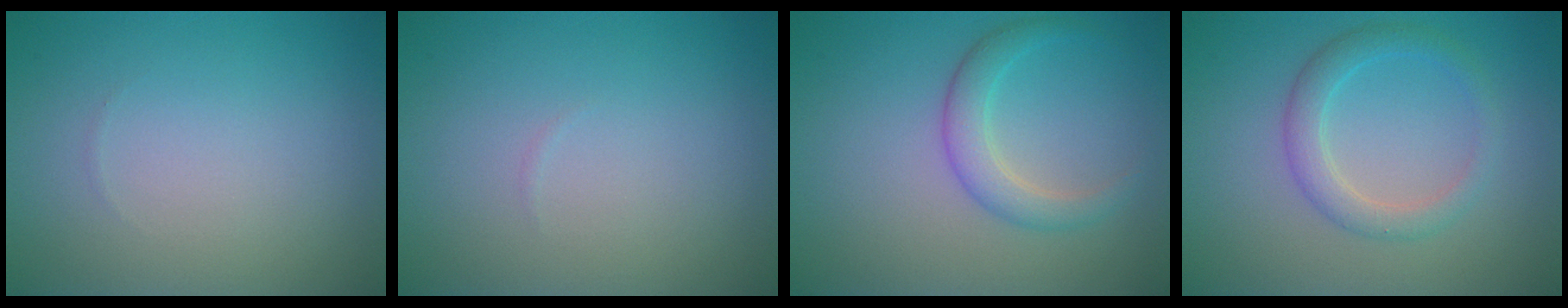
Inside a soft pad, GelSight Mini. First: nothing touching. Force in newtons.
{"total": 0.0}
{"total": 2.6, "press": 2.6, "slide": 0.1}
{"total": 2.7, "press": 2.7, "slide": 0.1}